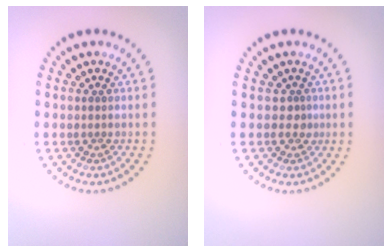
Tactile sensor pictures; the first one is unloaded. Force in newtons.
{"total": 1.0, "press": 0.6, "slide": 0.7}